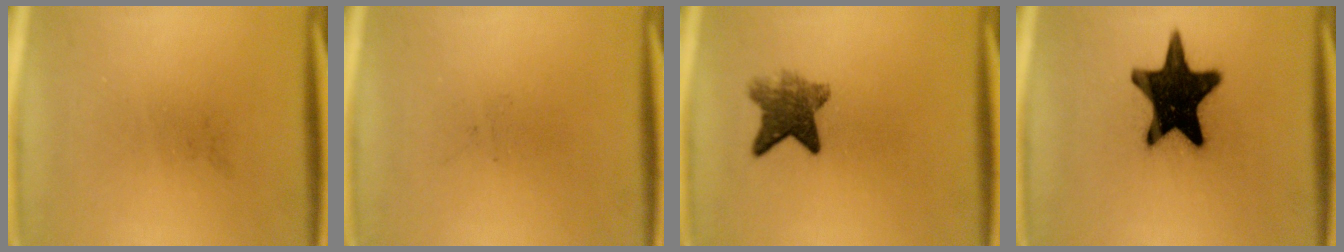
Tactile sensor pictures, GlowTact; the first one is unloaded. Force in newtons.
{"total": 0.0}
{"total": 5.9}
{"total": 19.5}